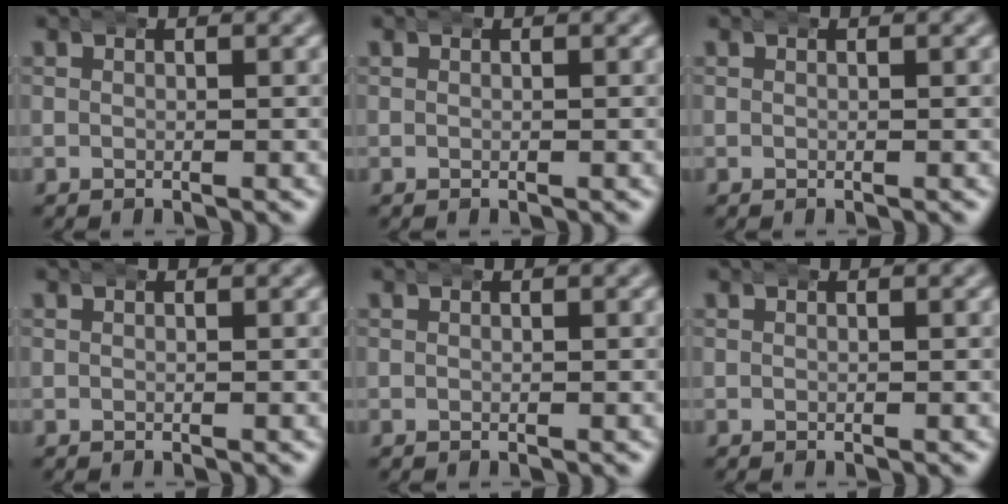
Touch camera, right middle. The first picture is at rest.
{"total": 0.0}
{"total": 0.0}
{"total": 0.0}
{"total": 0.0}
{"total": 0.0}